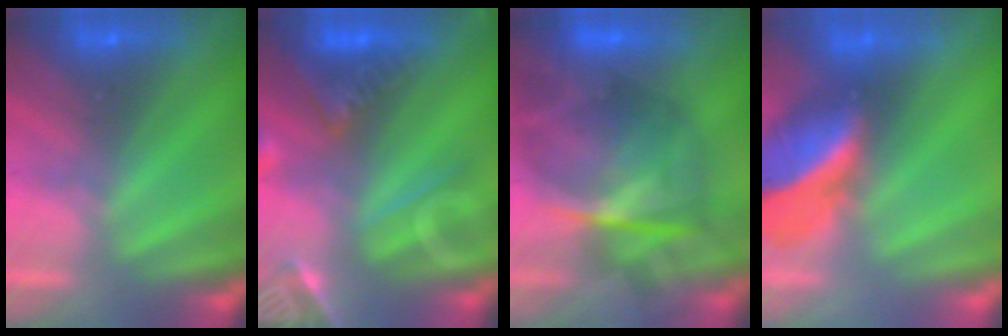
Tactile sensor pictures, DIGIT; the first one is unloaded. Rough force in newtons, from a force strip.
{"total": 12.7}
{"total": 10.5}
{"total": 2.5}